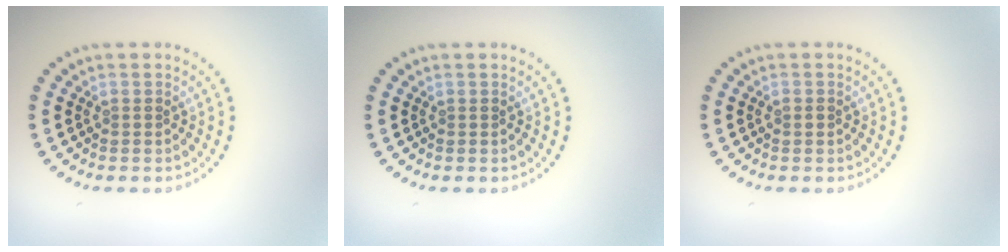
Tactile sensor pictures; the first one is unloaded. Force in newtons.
{"total": 0.0}
{"total": 0.8, "press": 0.8, "slide": 0.0}